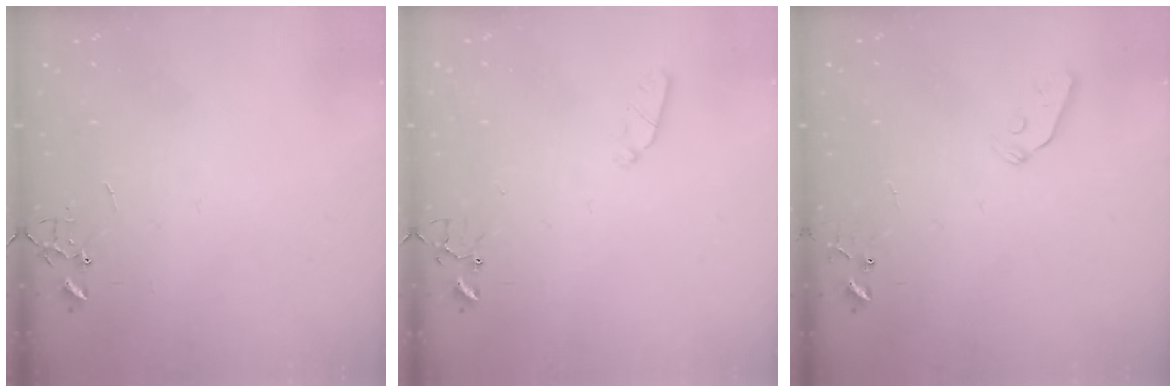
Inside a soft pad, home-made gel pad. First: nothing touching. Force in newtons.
{"total": 4.5, "press": 4.5, "slide": 0.4}
{"total": 3.7, "press": 3.6, "slide": 0.7}